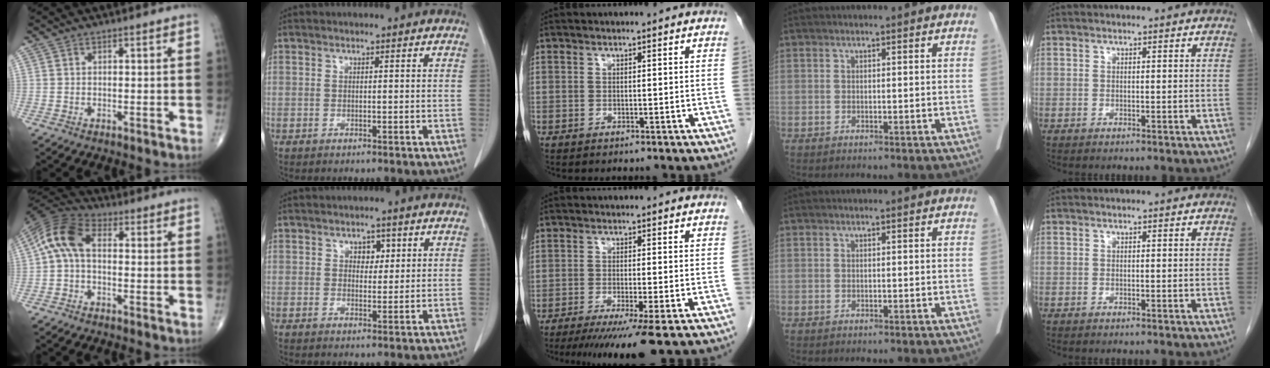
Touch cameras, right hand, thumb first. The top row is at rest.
{"thumb": {"total": 9.2, "force": [0.1, 5.3, 7.5], "torque": [-0.148, 0.027, -0.013]}, "index": {"total": 2.6, "force": [1.1, 1.8, 1.6], "torque": [-0.018, 0.004, 0.016]}, "middle": {"total": 8.8, "force": [-6.1, -0.5, 6.4], "torque": [-0.093, -0.024, -0.094]}}